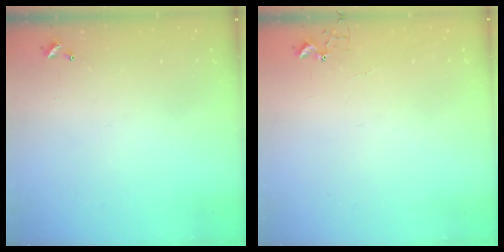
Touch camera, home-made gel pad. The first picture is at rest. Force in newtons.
{"total": 3.7, "press": 3.6, "slide": 0.5}